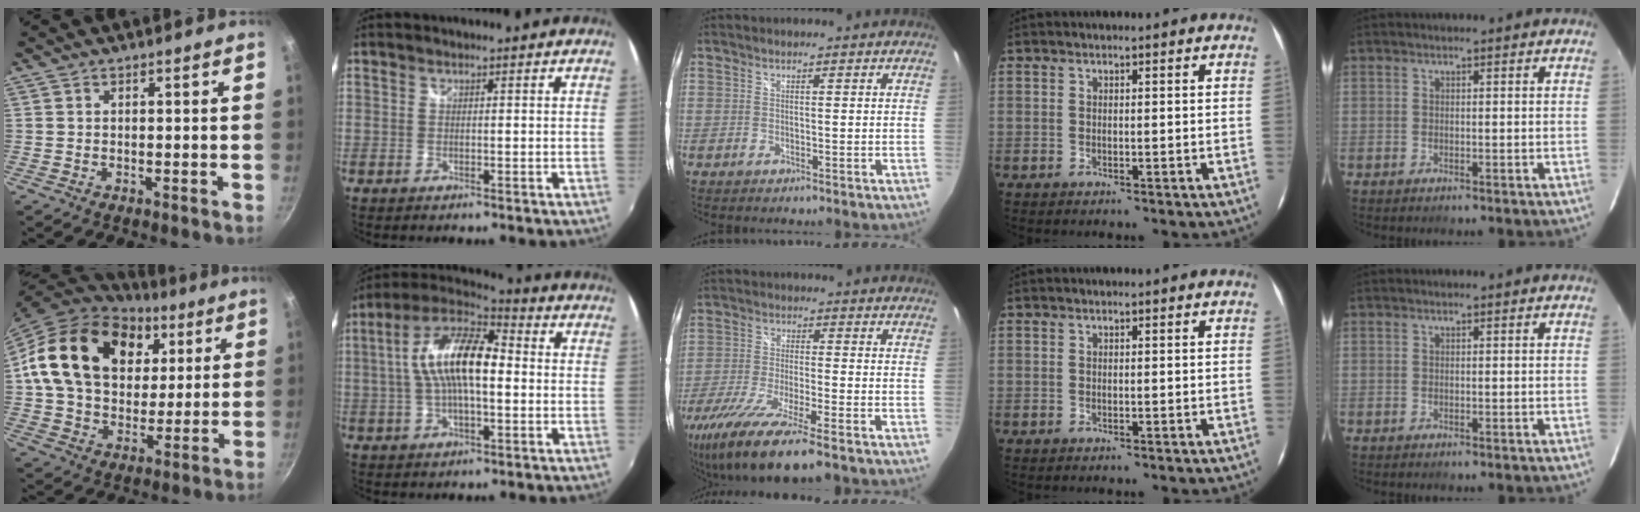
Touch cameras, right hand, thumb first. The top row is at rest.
{"thumb": {"total": 23.9, "force": [7.6, 17.2, 14.7], "torque": [-0.232, -0.002, 0.127]}, "index": {"total": 14.8, "force": [0.4, 6.0, 13.5], "torque": [-0.253, 0.020, -0.003]}, "middle": {"total": 15.0, "force": [-10.7, 1.9, 10.3], "torque": [-0.218, -0.051, -0.195]}}